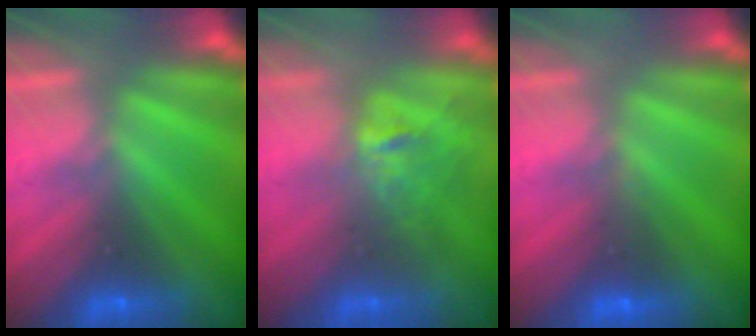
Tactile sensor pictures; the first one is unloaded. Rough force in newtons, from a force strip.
{"total": 2.7}
{"total": 2.9}